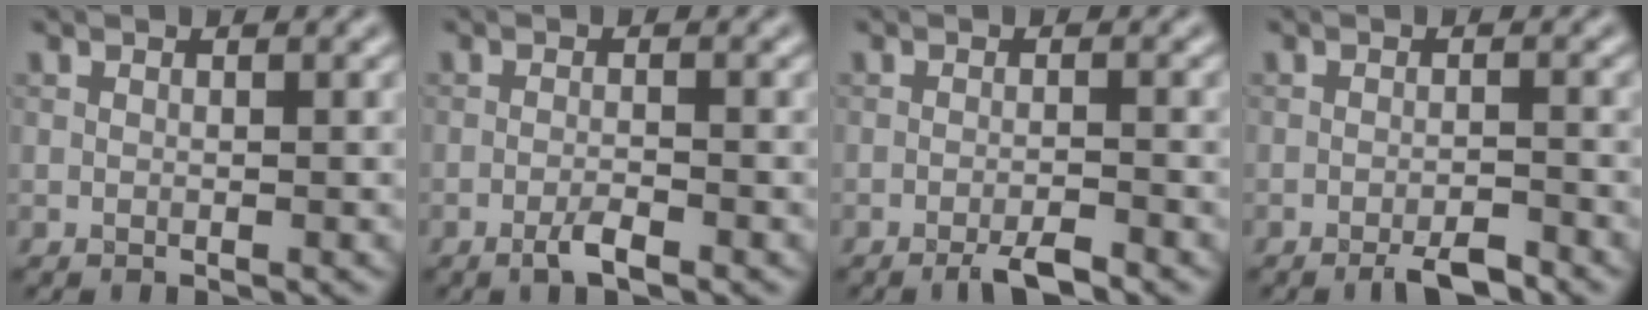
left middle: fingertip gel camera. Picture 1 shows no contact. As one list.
[{"total": 1.8, "force": [-1.2, 0.3, 1.3], "torque": [-0.024, 0.002, -0.024]}, {"total": 2.5, "force": [-1.9, 0.3, 1.6], "torque": [-0.026, -0.002, -0.038]}, {"total": 2.7, "force": [-2.1, 0.4, 1.7], "torque": [-0.025, 0.000, -0.039]}]